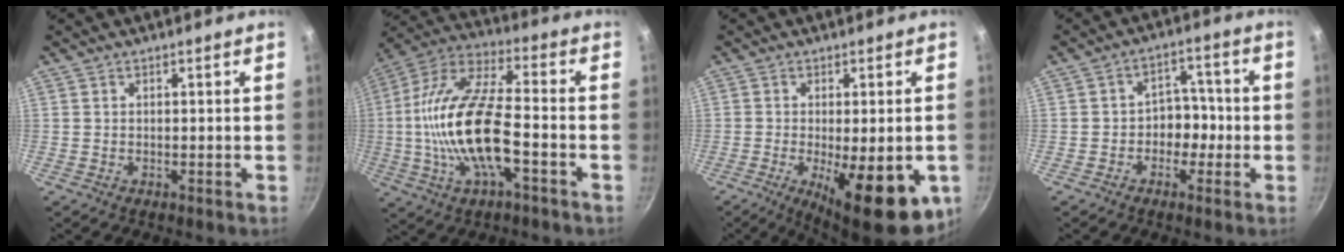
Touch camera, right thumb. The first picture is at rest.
{"total": 19.6, "force": [-3.9, 7.4, 17.8], "torque": [-0.345, 0.033, -0.089]}
{"total": 16.0, "force": [-4.9, 5.4, 14.3], "torque": [-0.178, -0.010, -0.059]}
{"total": 5.9, "force": [-1.7, 4.7, 3.1], "torque": [0.010, 0.030, -0.030]}